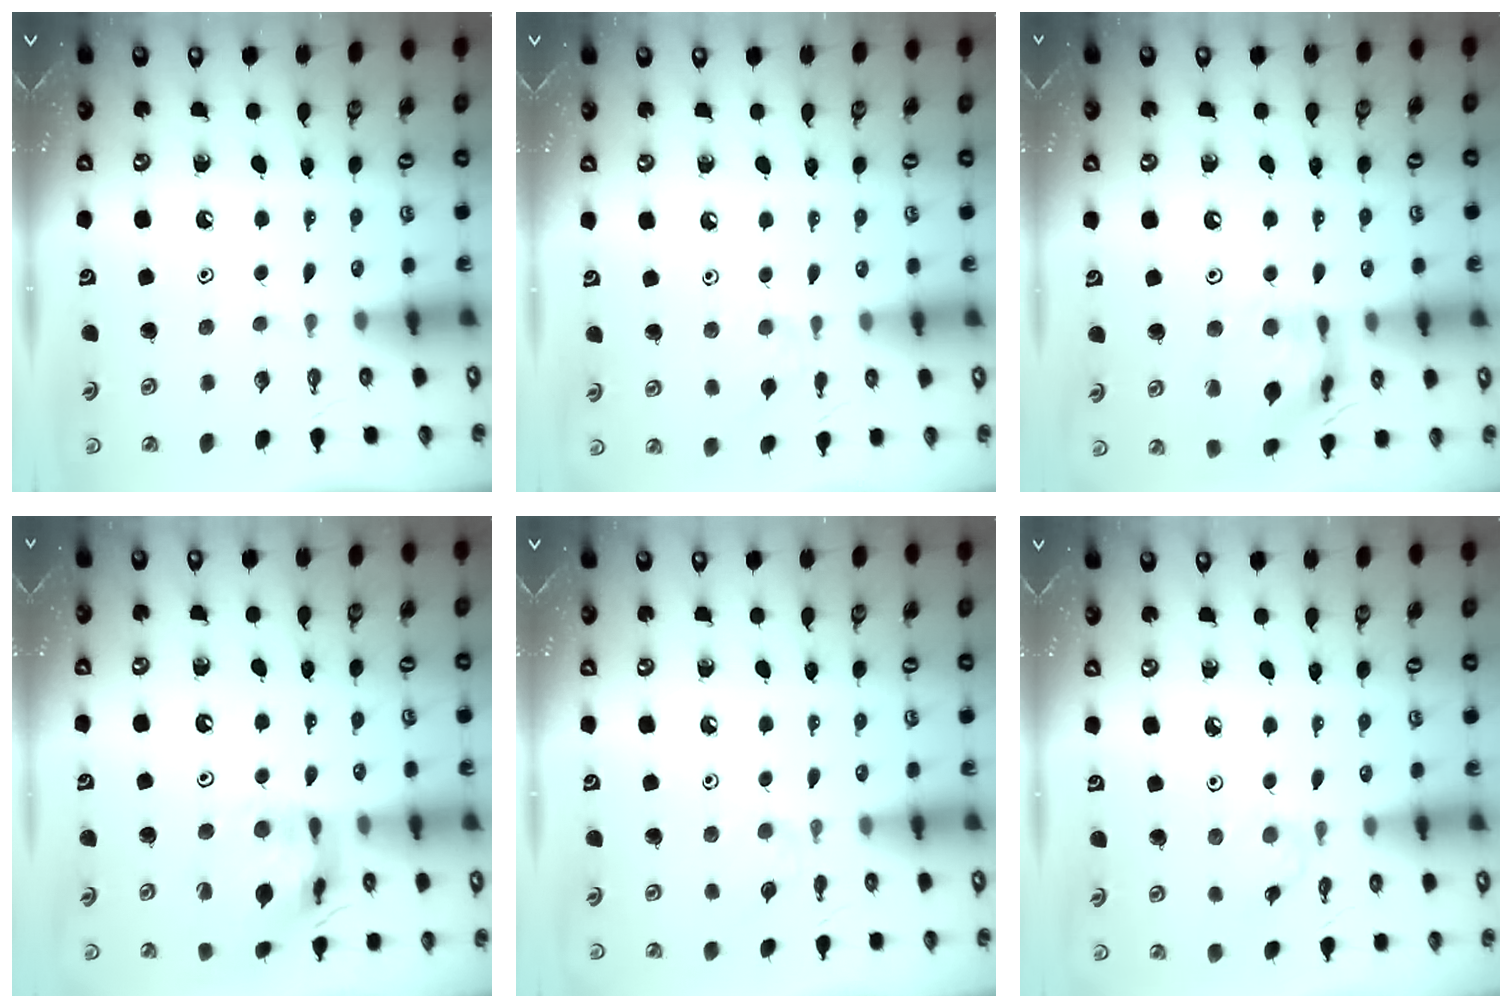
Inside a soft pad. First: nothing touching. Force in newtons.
{"total": 5.9, "press": 5.8, "slide": 0.8}
{"total": 15.5, "press": 15.4, "slide": 1.6}
{"total": 14.7, "press": 14.6, "slide": 1.8}
{"total": 4.8, "press": 4.7, "slide": 0.6}
{"total": 1.7, "press": 1.6, "slide": 0.4}